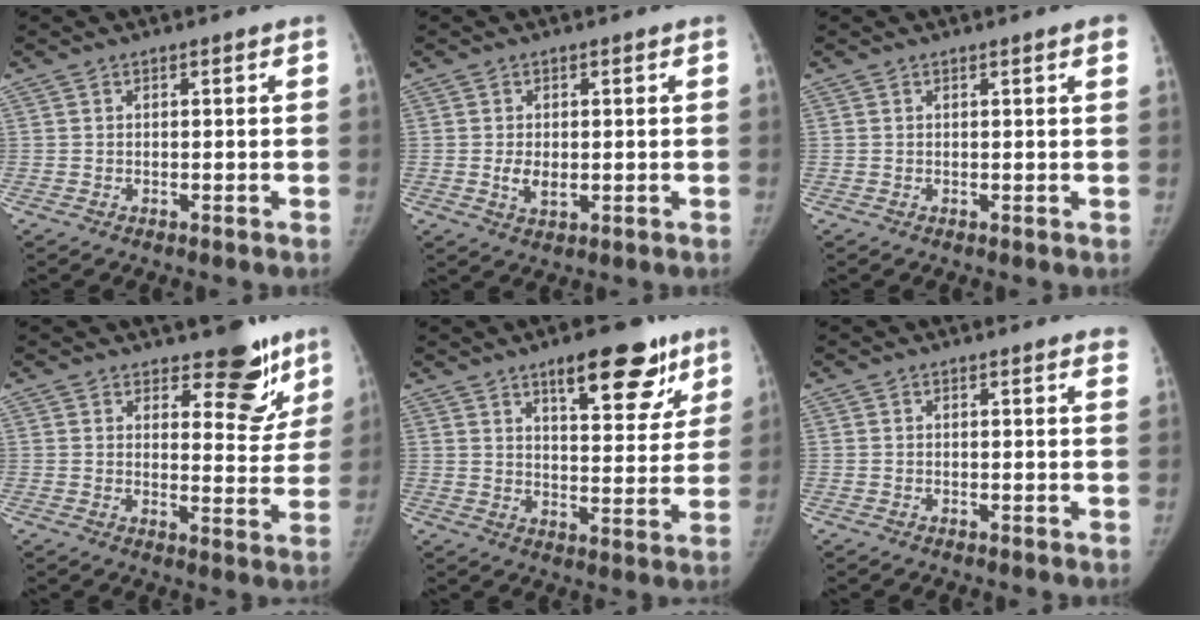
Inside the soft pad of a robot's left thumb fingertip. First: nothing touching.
{"total": 3.2, "force": [-0.4, 2.0, 2.5], "torque": [-0.042, -0.006, -0.002]}
{"total": 1.8, "force": [1.1, 0.1, 1.5], "torque": [-0.018, 0.002, 0.011]}
{"total": 10.4, "force": [7.4, 4.7, 5.6], "torque": [-0.022, -0.052, 0.101]}
{"total": 15.3, "force": [9.4, 5.8, 10.6], "torque": [-0.094, -0.042, 0.134]}
{"total": 2.3, "force": [2.0, 0.4, 0.9], "torque": [-0.005, -0.006, 0.009]}